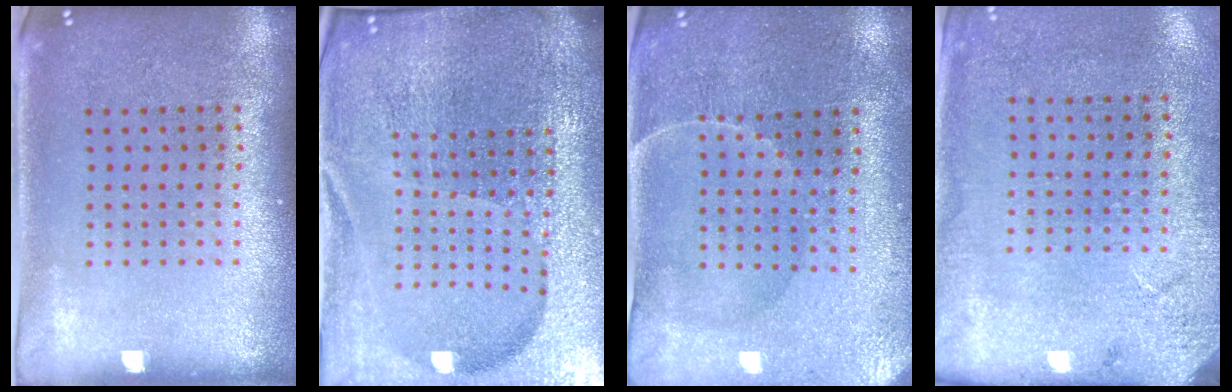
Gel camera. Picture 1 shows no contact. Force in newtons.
{"total": 6.3, "press": 5.5, "slide": 3.0}
{"total": 0.6, "press": 0.5, "slide": 0.4}
{"total": 2.7, "press": 2.2, "slide": 1.5}